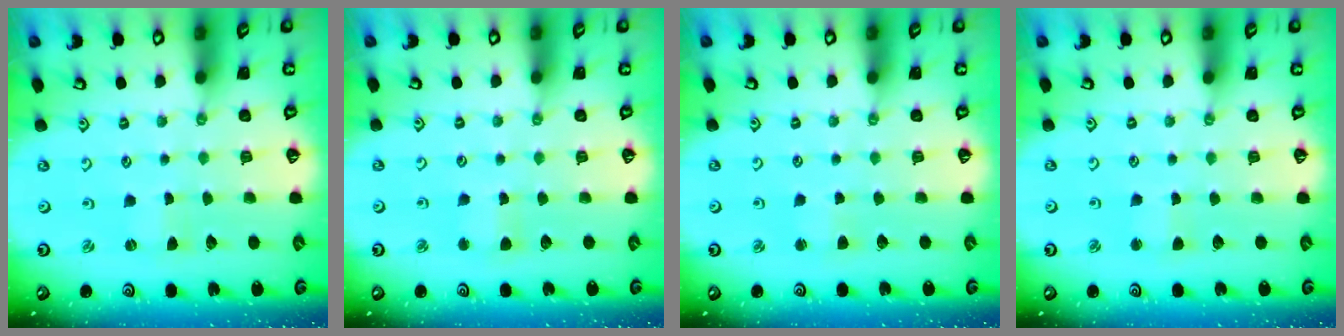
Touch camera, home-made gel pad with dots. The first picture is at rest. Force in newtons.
{"total": 3.6, "press": 3.6, "slide": 0.4}
{"total": 1.5, "press": 1.4, "slide": 0.4}
{"total": 1.9, "press": 1.9, "slide": 0.3}